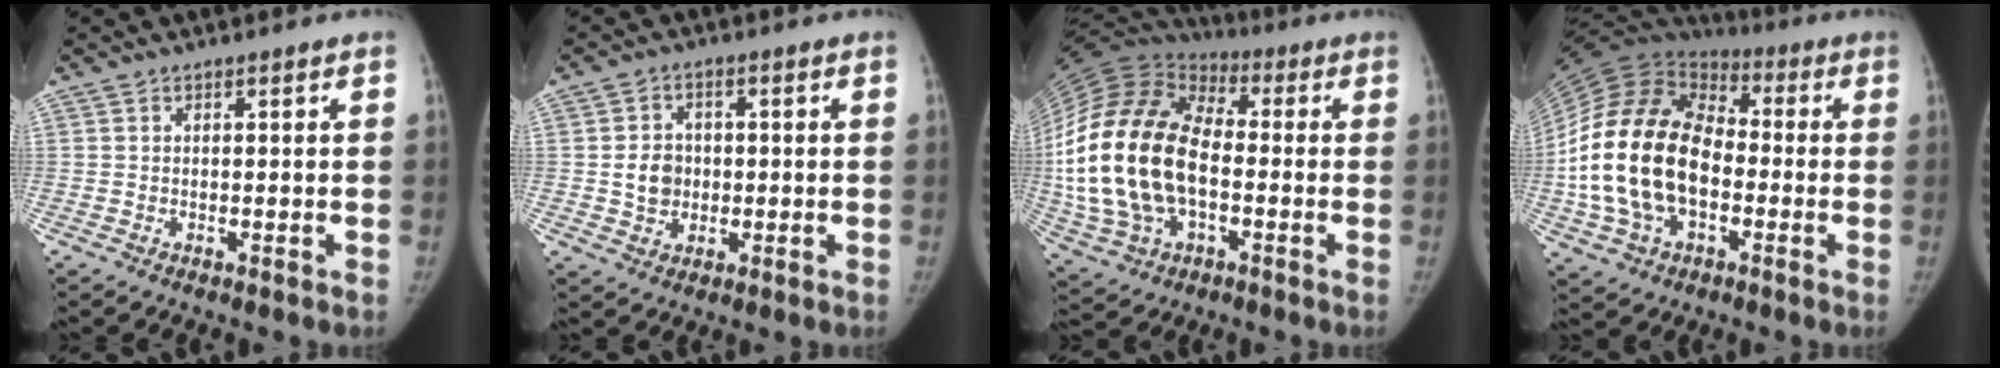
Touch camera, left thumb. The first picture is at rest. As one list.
[{"total": 5.5, "force": [-0.2, 4.8, 2.7], "torque": [-0.027, 0.002, -0.004]}, {"total": 26.9, "force": [-2.4, 16.6, 21.0], "torque": [-0.444, 0.013, -0.041]}, {"total": 24.7, "force": [-3.3, 16.4, 18.2], "torque": [-0.357, 0.024, -0.060]}]